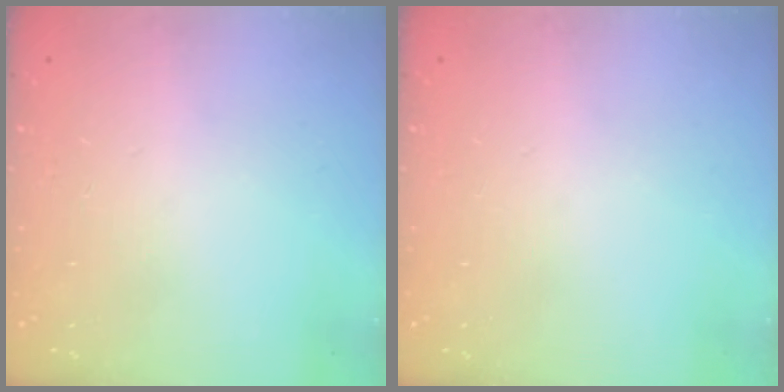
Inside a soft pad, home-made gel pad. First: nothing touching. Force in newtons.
{"total": 0.0}